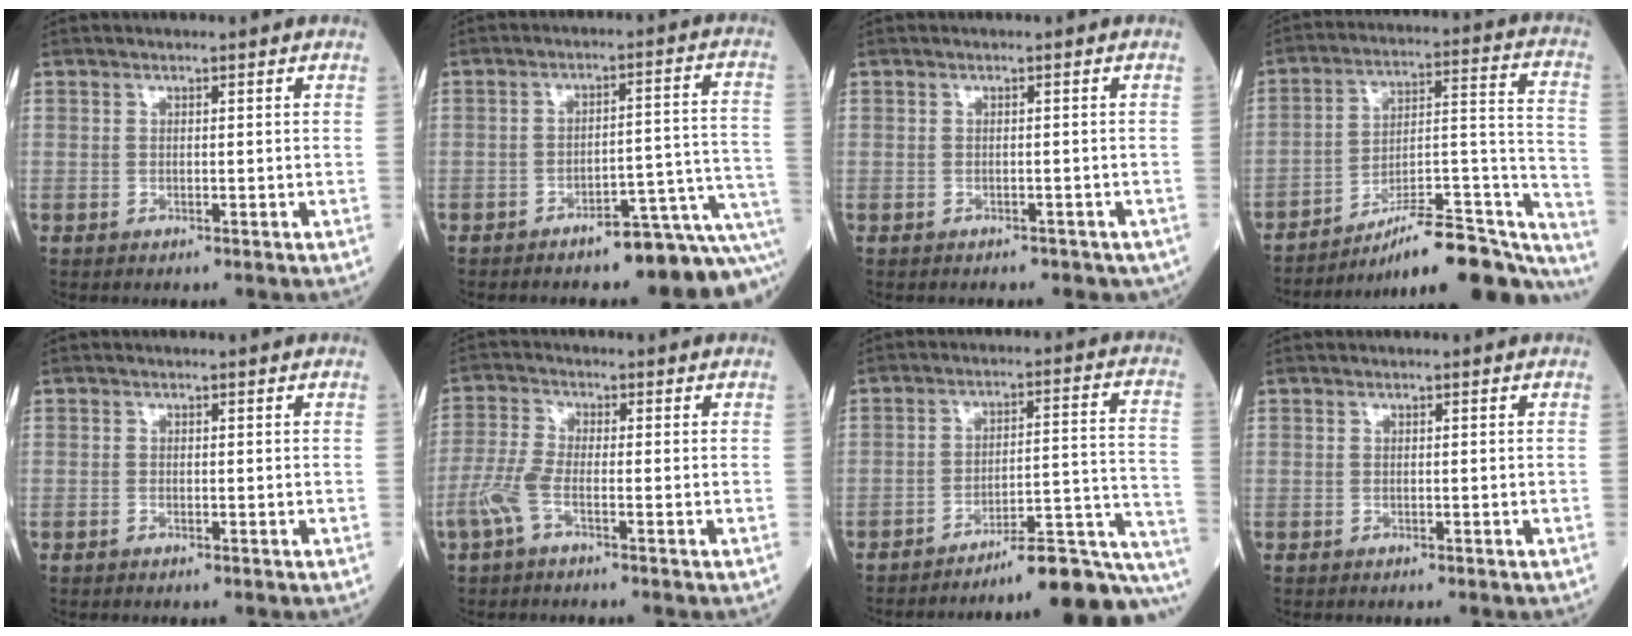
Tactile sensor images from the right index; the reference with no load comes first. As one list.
[{"total": 12.1, "force": [-10.2, 1.2, 6.4], "torque": [-0.022, 0.049, -0.131]}, {"total": 4.8, "force": [-3.9, 2.4, 1.5], "torque": [-0.014, 0.003, -0.036]}, {"total": 23.6, "force": [-19.5, 4.1, 12.8], "torque": [-0.099, 0.040, -0.280]}, {"total": 0.0}, {"total": 4.1, "force": [-2.0, 0.7, 3.5], "torque": [-0.094, 0.000, -0.048]}, {"total": 17.8, "force": [-16.4, -1.0, 6.8], "torque": [-0.023, 0.034, -0.221]}, {"total": 0.0}]